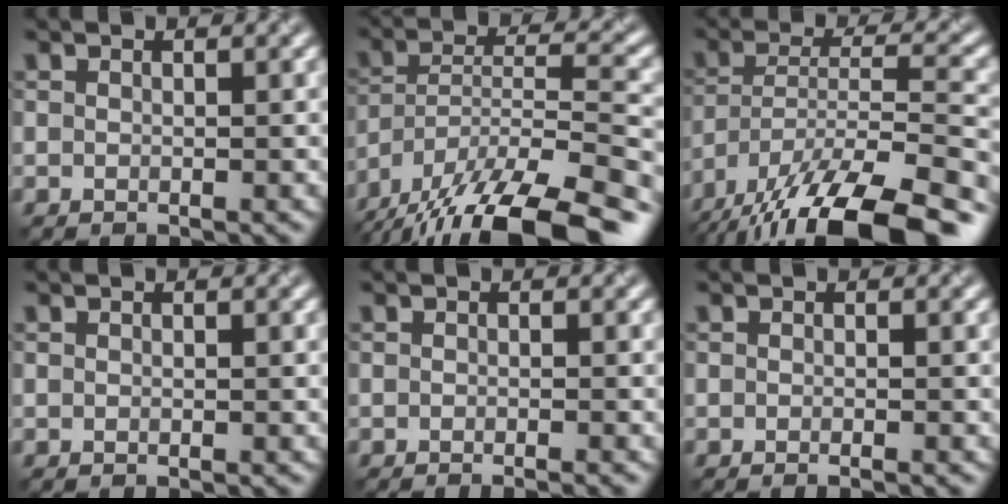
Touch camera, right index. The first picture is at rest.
{"total": 17.8, "force": [-14.5, 4.9, 9.2], "torque": [-0.164, -0.012, -0.222]}
{"total": 16.0, "force": [-12.4, 4.5, 9.0], "torque": [-0.170, -0.012, -0.188]}
{"total": 0.0}
{"total": 2.0, "force": [-1.3, 0.5, 1.4], "torque": [-0.007, 0.002, -0.017]}
{"total": 1.2, "force": [-0.7, 0.3, 1.0], "torque": [-0.005, -0.003, -0.010]}